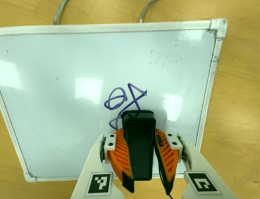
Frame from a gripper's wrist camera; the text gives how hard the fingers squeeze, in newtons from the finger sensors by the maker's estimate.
{"total": 14.0, "left": 11.9, "right": 16.2}